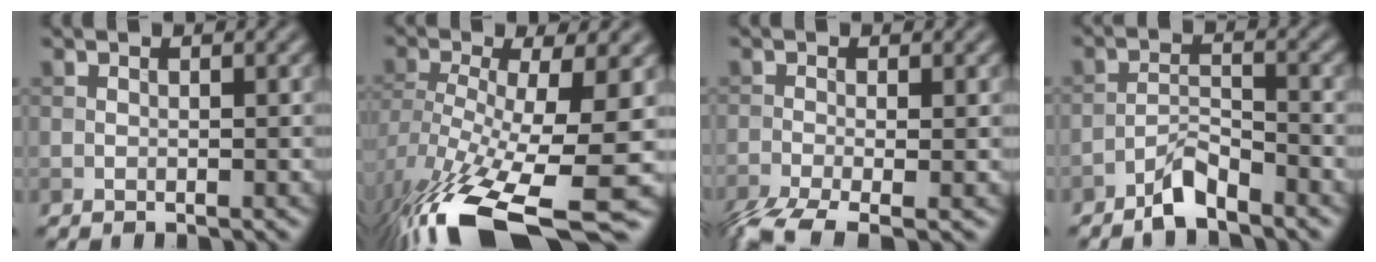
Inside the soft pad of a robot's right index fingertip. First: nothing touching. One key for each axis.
{"total": 14.6, "fx": -6.8, "fy": 4.8, "fz": 12.0, "tx": -0.245, "ty": -0.029, "tz": -0.099}
{"total": 4.9, "fx": -3.2, "fy": 1.4, "fz": 3.5, "tx": -0.075, "ty": -0.019, "tz": -0.067}
{"total": 3.1, "fx": -2.5, "fy": 0.7, "fz": 1.6, "tx": -0.029, "ty": 0.008, "tz": -0.053}